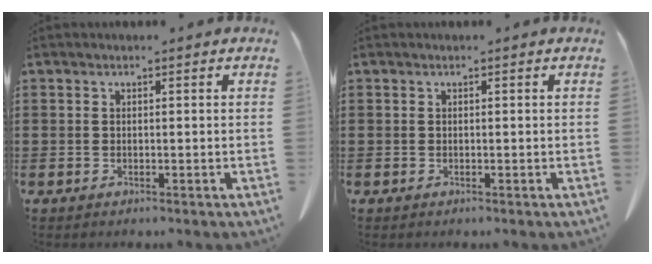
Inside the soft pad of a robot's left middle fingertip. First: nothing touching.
{"total": 0.0}